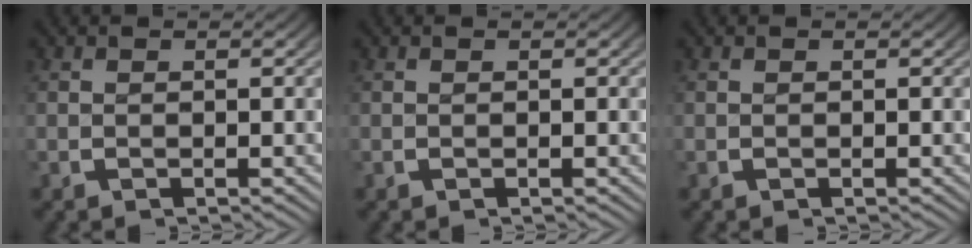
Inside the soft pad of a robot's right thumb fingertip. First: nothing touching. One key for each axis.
{"total": 0.0}
{"total": 0.0}